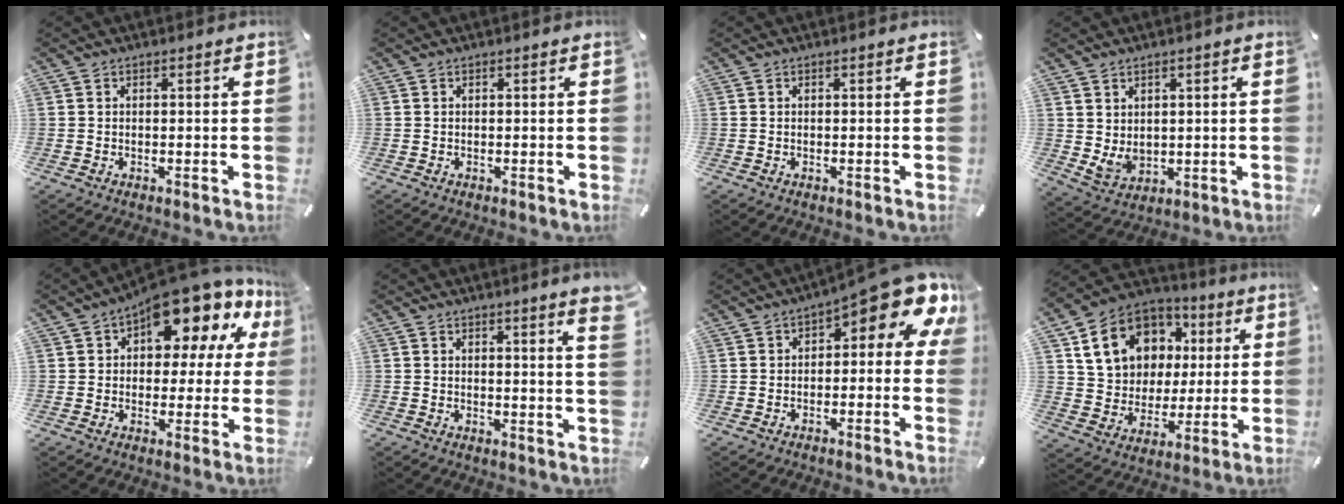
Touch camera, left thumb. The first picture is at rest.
{"total": 0.0}
{"total": 0.0}
{"total": 5.3, "force": [2.3, 4.5, 1.7], "torque": [-0.039, -0.020, 0.041]}
{"total": 14.3, "force": [10.4, 6.2, 7.6], "torque": [-0.114, -0.081, 0.182]}
{"total": 3.8, "force": [2.5, 0.0, 2.8], "torque": [-0.044, -0.014, 0.040]}
{"total": 11.5, "force": [5.6, 4.0, 9.2], "torque": [-0.126, -0.049, 0.093]}
{"total": 15.6, "force": [4.4, 13.6, 6.2], "torque": [-0.098, -0.003, 0.092]}